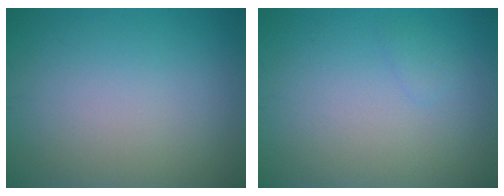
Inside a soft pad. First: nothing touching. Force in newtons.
{"total": 0.7, "press": 0.7, "slide": 0.0}